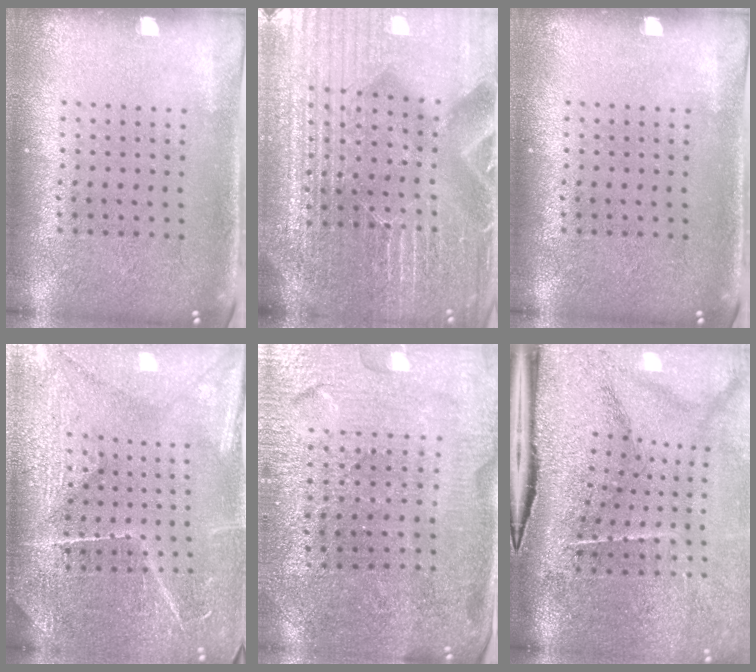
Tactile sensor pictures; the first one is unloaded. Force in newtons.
{"total": 5.7, "press": 5.2, "slide": 2.2}
{"total": 0.0}
{"total": 4.0, "press": 3.8, "slide": 1.3}
{"total": 3.2, "press": 3.2, "slide": 0.1}
{"total": 4.8, "press": 3.8, "slide": 3.0}